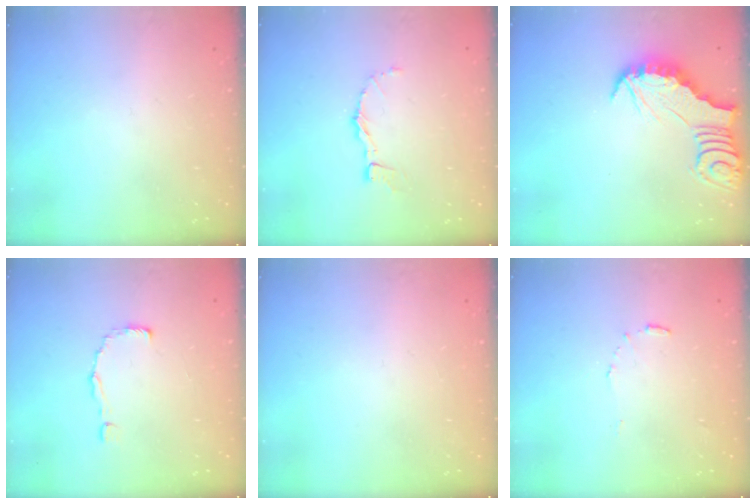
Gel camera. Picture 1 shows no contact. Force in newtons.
{"total": 3.3, "press": 3.3, "slide": 0.2}
{"total": 2.8, "press": 2.7, "slide": 0.3}
{"total": 2.5, "press": 2.5, "slide": 0.1}
{"total": 0.0}
{"total": 4.4, "press": 4.4, "slide": 0.2}